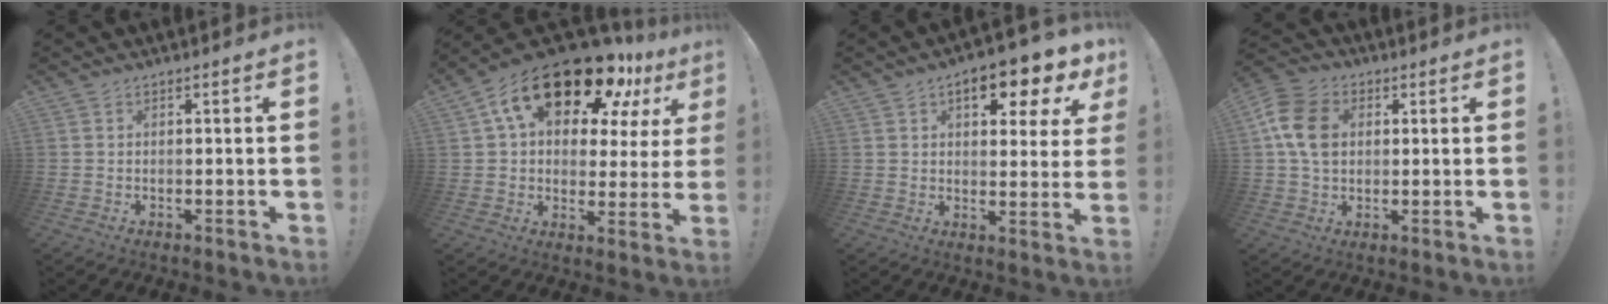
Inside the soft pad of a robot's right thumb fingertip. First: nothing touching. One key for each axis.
{"total": 22.3, "fx": 13.0, "fy": 10.6, "fz": 14.7, "tx": -0.238, "ty": -0.081, "tz": 0.222}
{"total": 9.5, "fx": 4.6, "fy": 4.2, "fz": 7.2, "tx": -0.087, "ty": -0.026, "tz": 0.073}
{"total": 12.0, "fx": 2.3, "fy": 9.1, "fz": 7.5, "tx": -0.128, "ty": 0.012, "tz": 0.048}